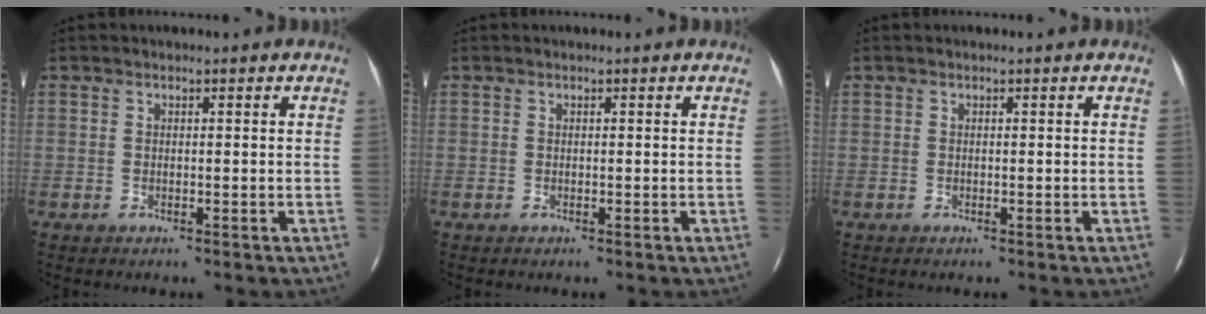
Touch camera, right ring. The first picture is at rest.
{"total": 0.0}
{"total": 0.0}